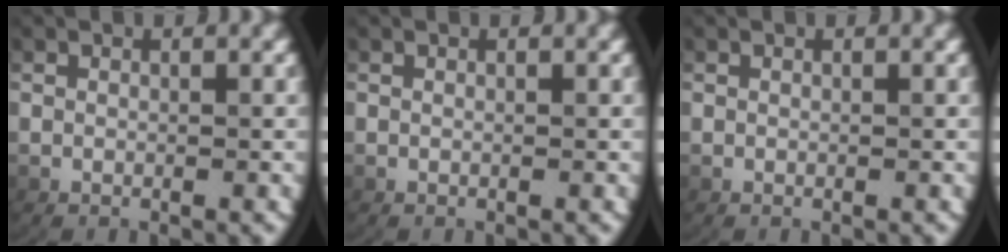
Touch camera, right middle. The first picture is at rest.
{"total": 0.0}
{"total": 0.0}